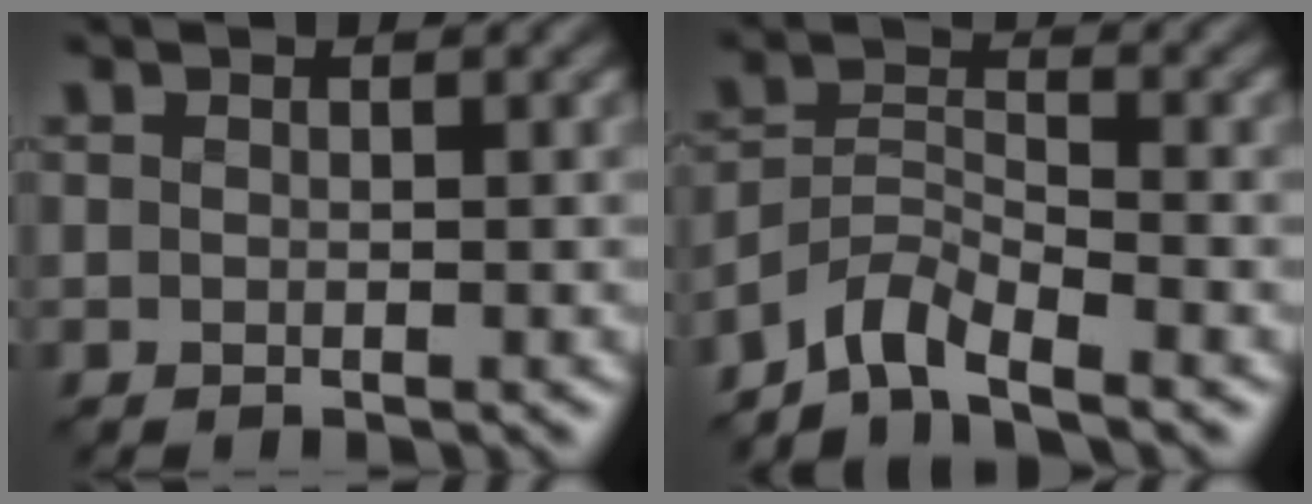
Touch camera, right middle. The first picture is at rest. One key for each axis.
{"total": 4.0, "fx": -3.5, "fy": 1.0, "fz": 1.7, "tx": -0.029, "ty": 0.005, "tz": -0.078}